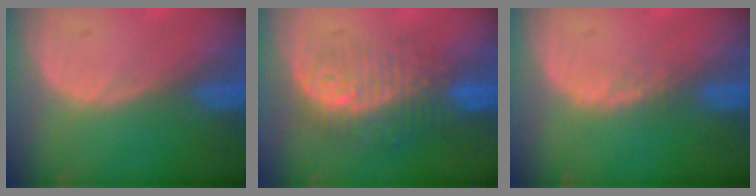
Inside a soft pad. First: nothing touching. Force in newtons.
{"total": 9.0, "press": 8.7, "slide": 2.4}
{"total": 1.0, "press": 1.0, "slide": 0.2}